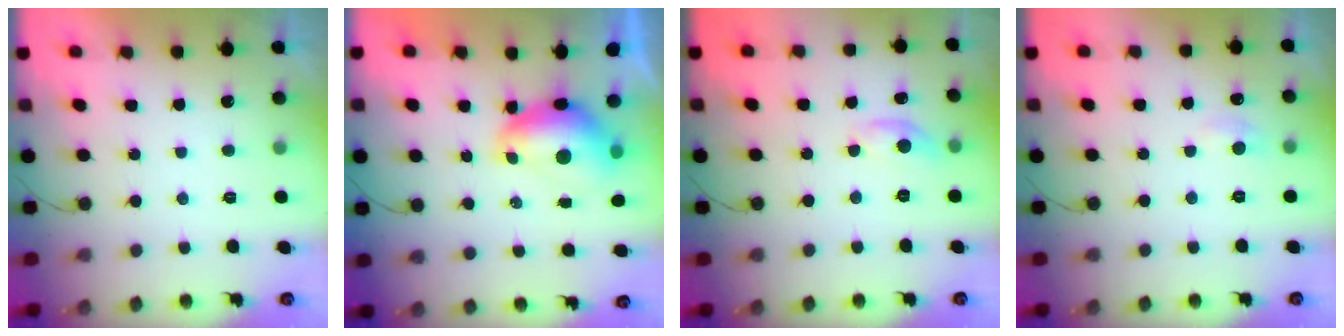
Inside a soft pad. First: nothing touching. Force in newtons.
{"total": 8.1, "press": 8.0, "slide": 1.0}
{"total": 4.9, "press": 4.9, "slide": 0.1}
{"total": 5.9, "press": 5.9, "slide": 0.9}